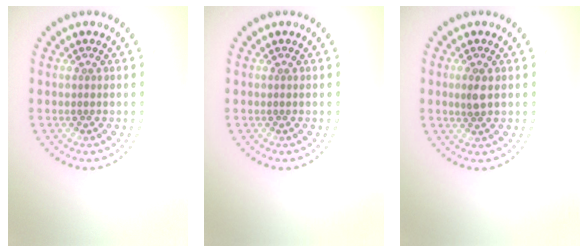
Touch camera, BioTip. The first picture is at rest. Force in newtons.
{"total": 0.0}
{"total": 1.5, "press": 1.4, "slide": 0.3}